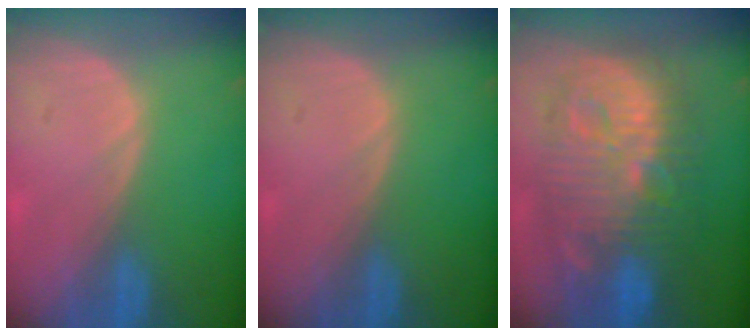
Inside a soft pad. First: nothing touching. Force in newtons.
{"total": 0.0}
{"total": 13.5, "press": 13.5, "slide": 1.3}